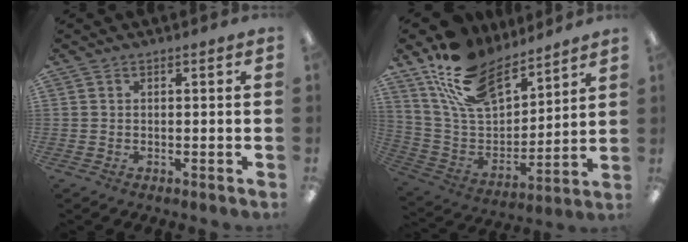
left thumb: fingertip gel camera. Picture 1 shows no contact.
{"total": 19.4, "force": [14.5, 9.4, 8.9], "torque": [-0.189, -0.078, 0.270]}